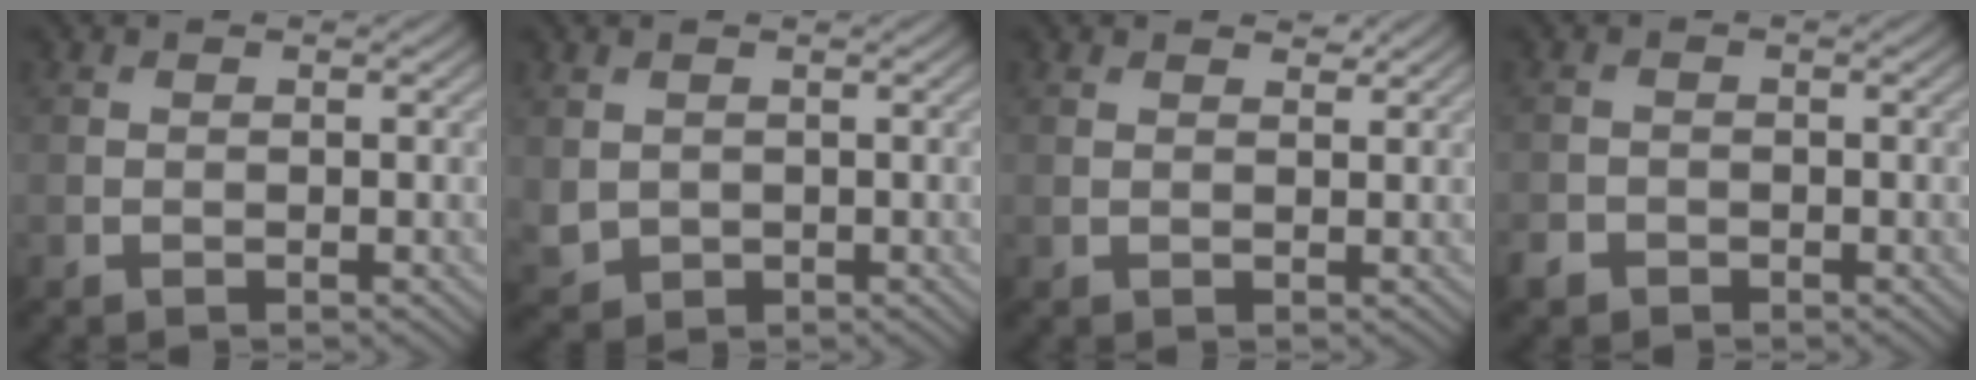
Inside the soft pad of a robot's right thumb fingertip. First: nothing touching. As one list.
[{"total": 2.0, "force": [0.7, 1.7, 0.8], "torque": [-0.029, -0.006, 0.019]}, {"total": 1.2, "force": [1.1, 0.3, 0.4], "torque": [-0.013, -0.004, 0.020]}, {"total": 1.6, "force": [-1.2, 1.0, 0.3], "torque": [-0.008, -0.003, -0.027]}]